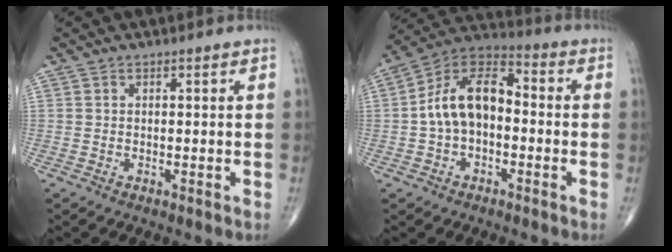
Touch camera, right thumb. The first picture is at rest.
{"total": 12.8, "force": [-0.9, 8.0, 10.0], "torque": [-0.165, 0.044, -0.031]}